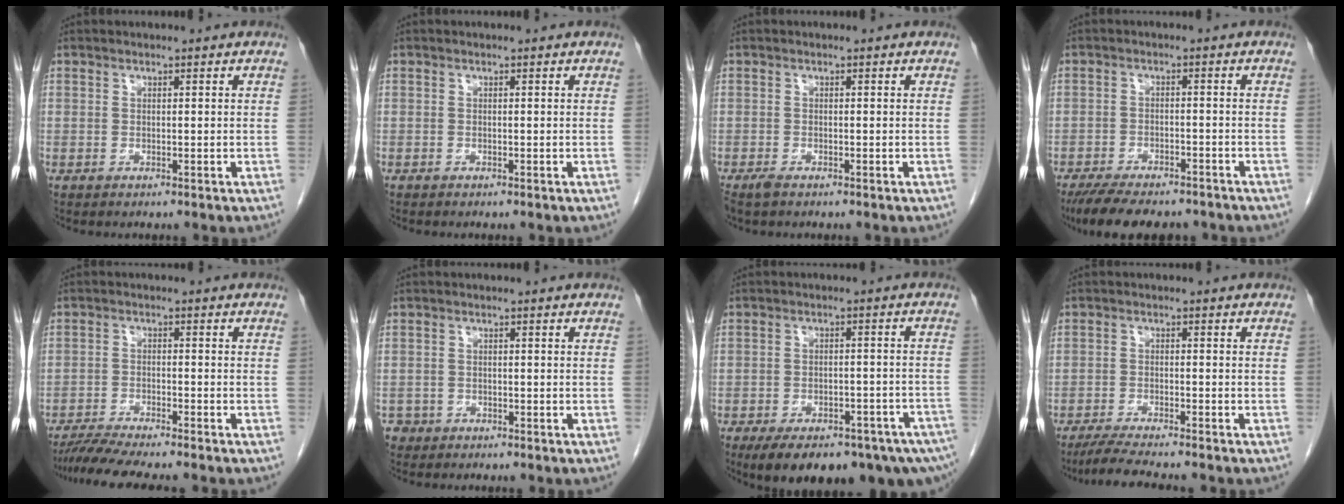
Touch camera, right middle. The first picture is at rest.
{"total": 0.0}
{"total": 1.7, "force": [-1.3, 0.5, 1.0], "torque": [-0.024, -0.005, -0.022]}
{"total": 12.4, "force": [-10.5, 3.9, 5.4], "torque": [-0.095, -0.007, -0.150]}
{"total": 7.4, "force": [-6.6, -0.5, 3.5], "torque": [-0.056, -0.021, -0.110]}
{"total": 1.8, "force": [-1.2, 1.4, -0.2], "torque": [-0.001, 0.008, -0.021]}
{"total": 18.8, "force": [-13.2, 6.9, 11.5], "torque": [-0.144, 0.004, -0.168]}
{"total": 6.4, "force": [-5.6, -0.3, 3.0], "torque": [-0.053, -0.022, -0.095]}